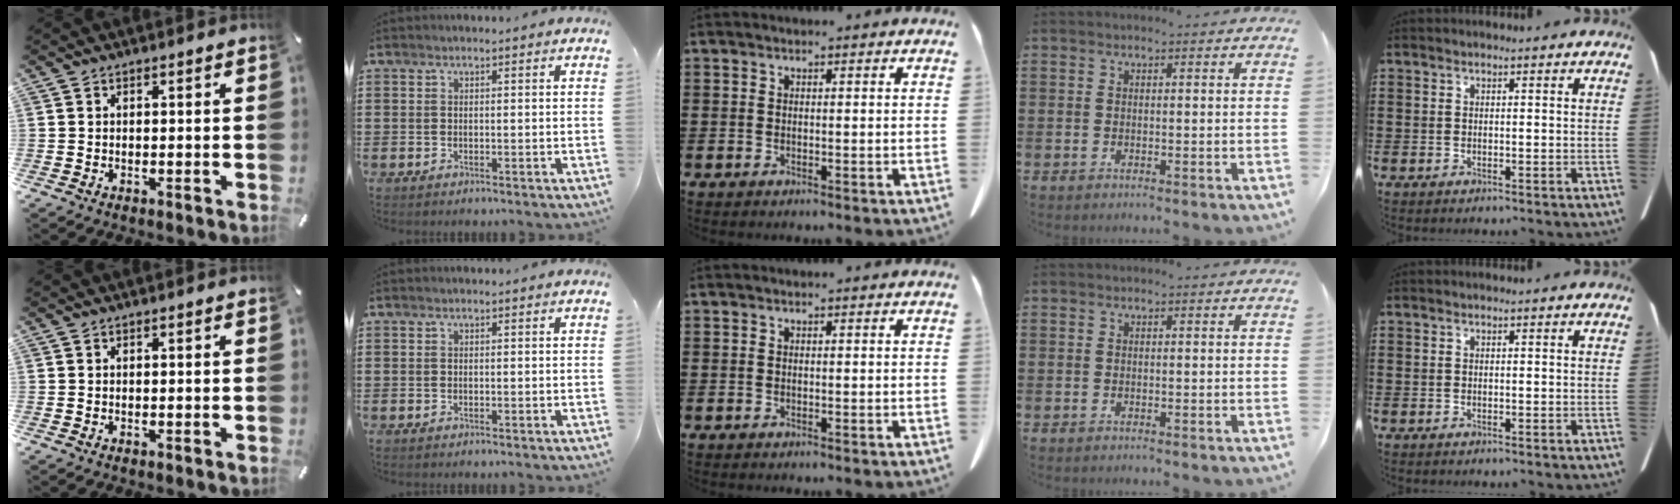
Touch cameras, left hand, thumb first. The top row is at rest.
{}